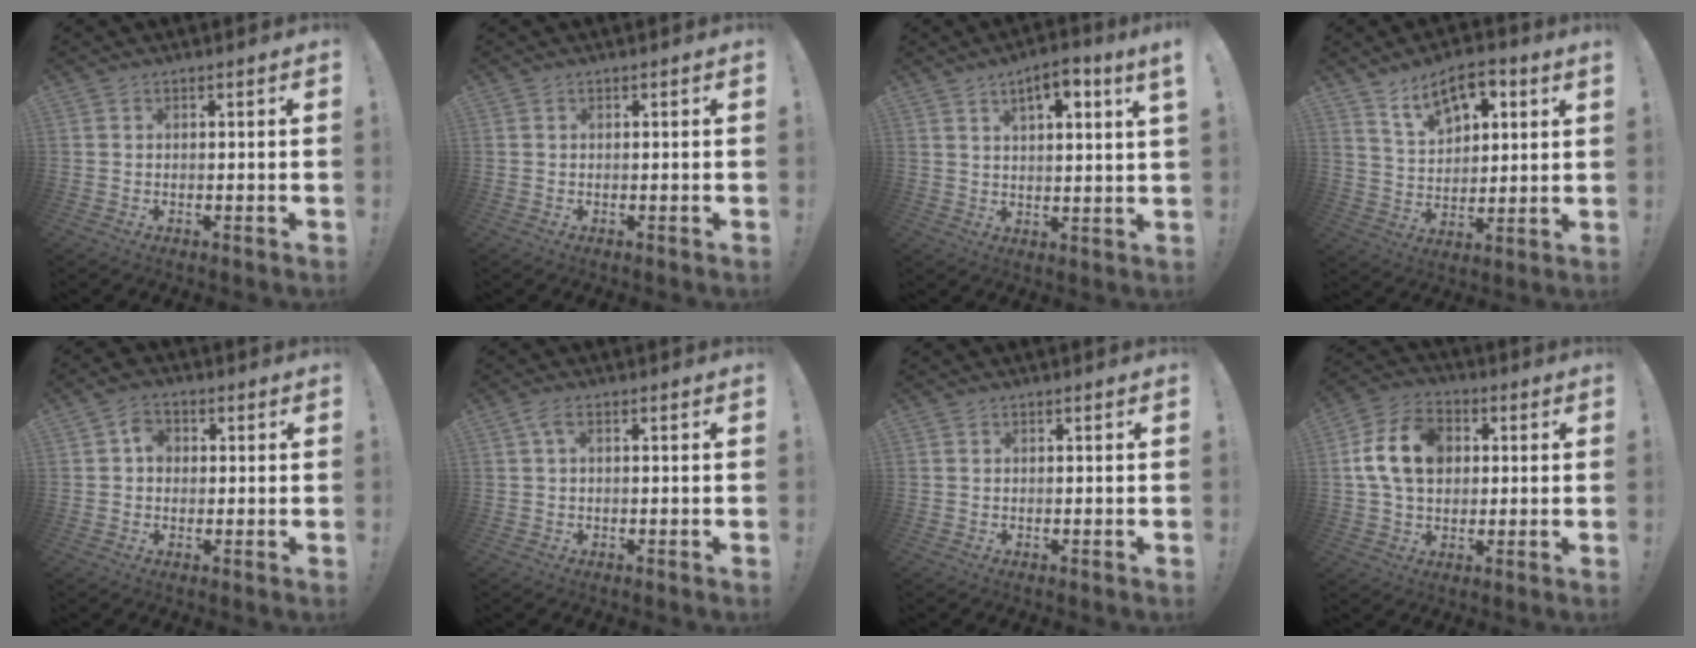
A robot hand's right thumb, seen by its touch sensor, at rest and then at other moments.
{"total": 0.0}
{"total": 6.8, "force": [3.9, 0.9, 5.5], "torque": [-0.070, -0.022, 0.058]}
{"total": 11.3, "force": [7.3, 5.7, 6.4], "torque": [-0.096, -0.034, 0.132]}
{"total": 4.8, "force": [0.5, 4.0, 2.6], "torque": [-0.030, 0.004, 0.007]}
{"total": 2.6, "force": [0.7, 0.8, 2.4], "torque": [-0.048, 0.002, 0.012]}
{"total": 0.0}
{"total": 14.9, "force": [2.4, 11.0, 9.7], "torque": [-0.172, 0.006, 0.047]}